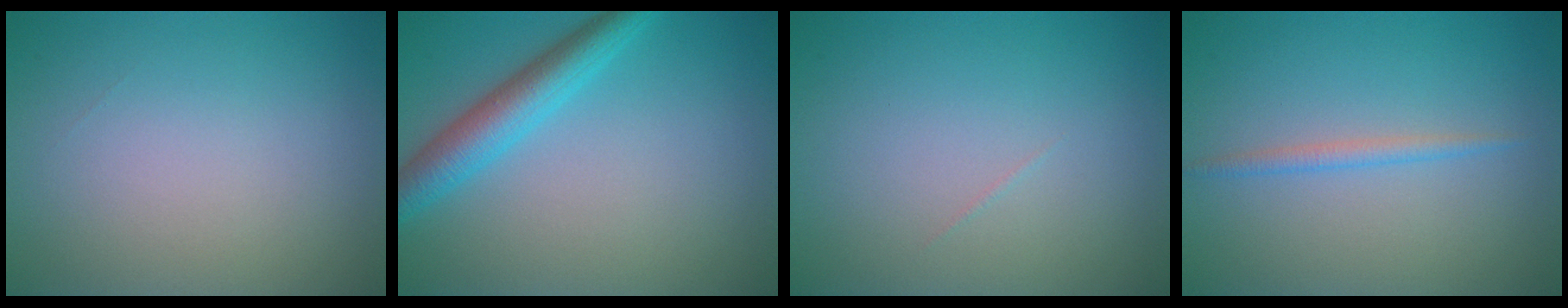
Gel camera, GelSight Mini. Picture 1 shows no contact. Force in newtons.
{"total": 4.2, "press": 4.2, "slide": 0.1}
{"total": 0.0}
{"total": 1.2, "press": 1.2, "slide": 0.1}